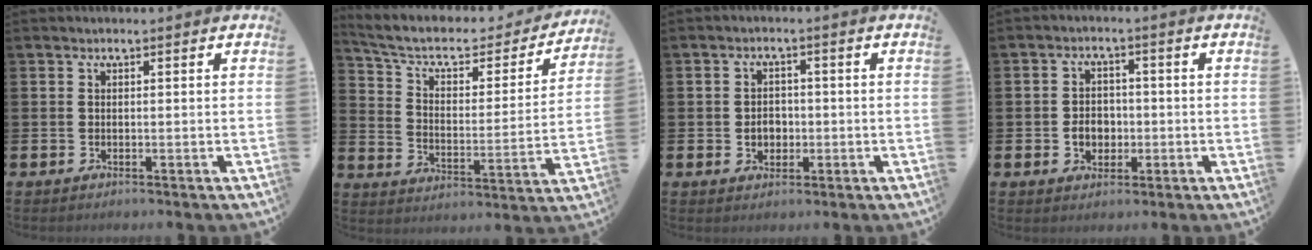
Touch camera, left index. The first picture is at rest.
{"total": 7.7, "force": [6.2, 3.2, 3.3], "torque": [-0.094, -0.040, 0.100]}
{"total": 2.8, "force": [-0.4, 2.3, 1.5], "torque": [-0.018, 0.000, -0.015]}
{"total": 3.6, "force": [-0.7, 2.9, 2.0], "torque": [-0.029, 0.000, -0.021]}